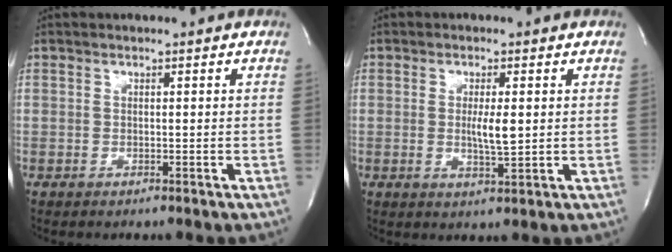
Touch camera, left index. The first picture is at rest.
{"total": 3.8, "force": [0.3, 0.6, 3.8], "torque": [-0.070, -0.006, 0.005]}